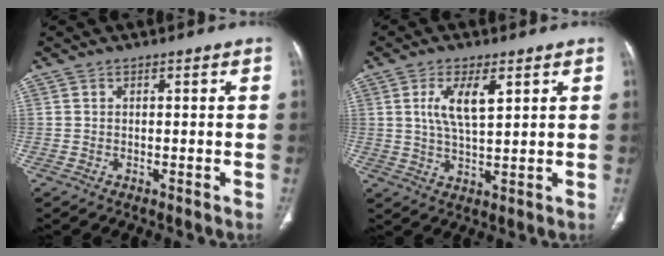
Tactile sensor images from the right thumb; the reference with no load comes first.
{"total": 7.2, "force": [2.6, 2.7, 6.2], "torque": [-0.116, -0.010, 0.055]}